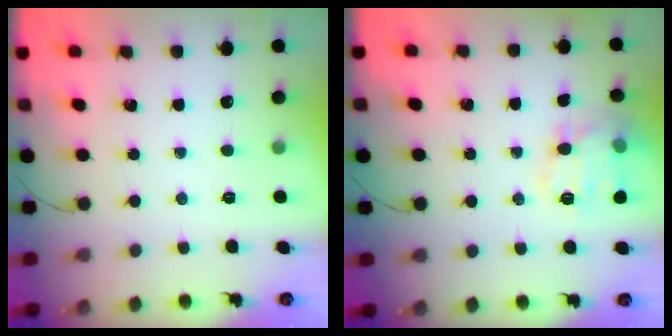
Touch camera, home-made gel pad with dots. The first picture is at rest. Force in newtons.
{"total": 13.7, "press": 13.6, "slide": 0.7}